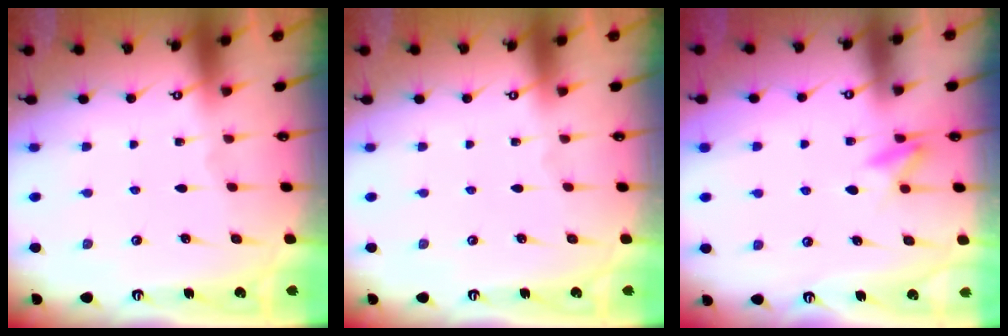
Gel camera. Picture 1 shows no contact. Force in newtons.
{"total": 0.0}
{"total": 8.5, "press": 8.3, "slide": 1.9}